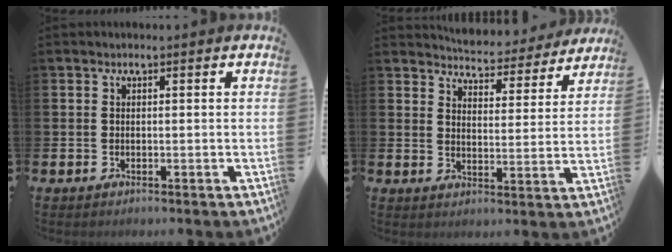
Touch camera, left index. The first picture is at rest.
{"total": 5.3, "force": [5.2, 0.9, 0.3], "torque": [-0.019, -0.043, 0.088]}